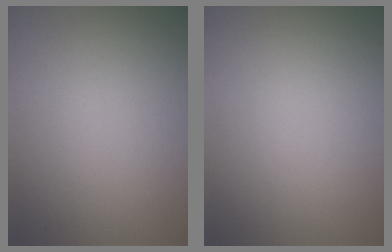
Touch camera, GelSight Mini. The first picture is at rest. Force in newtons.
{"total": 0.0}